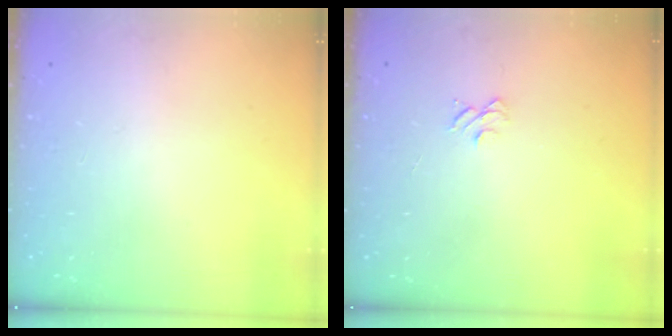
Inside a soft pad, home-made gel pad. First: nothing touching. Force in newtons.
{"total": 4.0, "press": 4.0, "slide": 0.3}